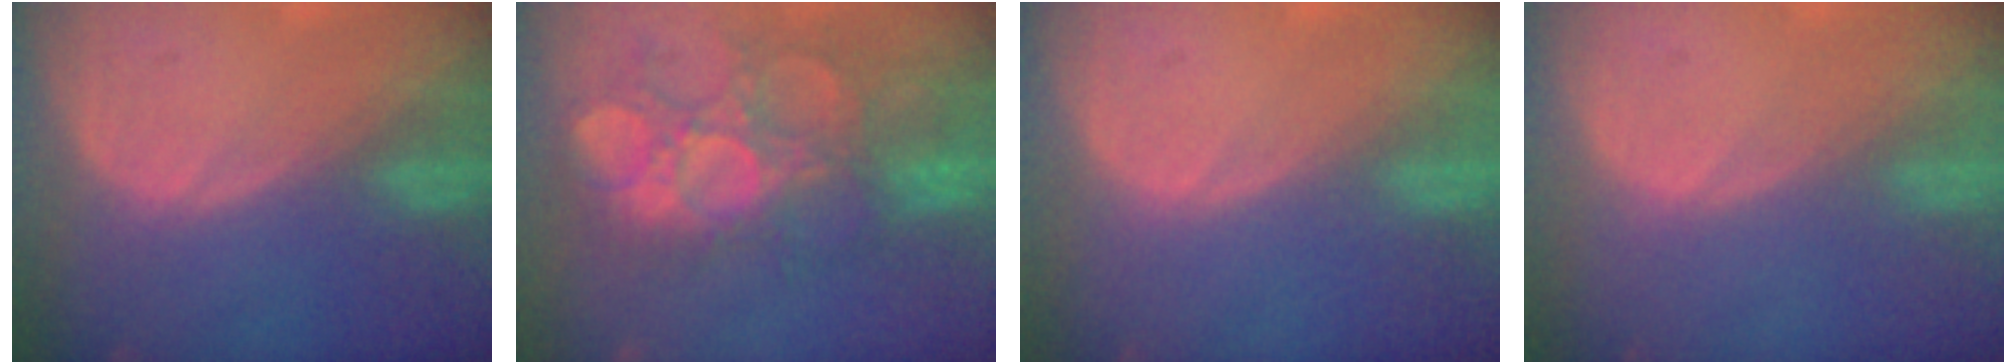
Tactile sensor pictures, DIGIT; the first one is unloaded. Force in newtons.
{"total": 11.2, "press": 10.8, "slide": 3.1}
{"total": 0.0}
{"total": 0.0}